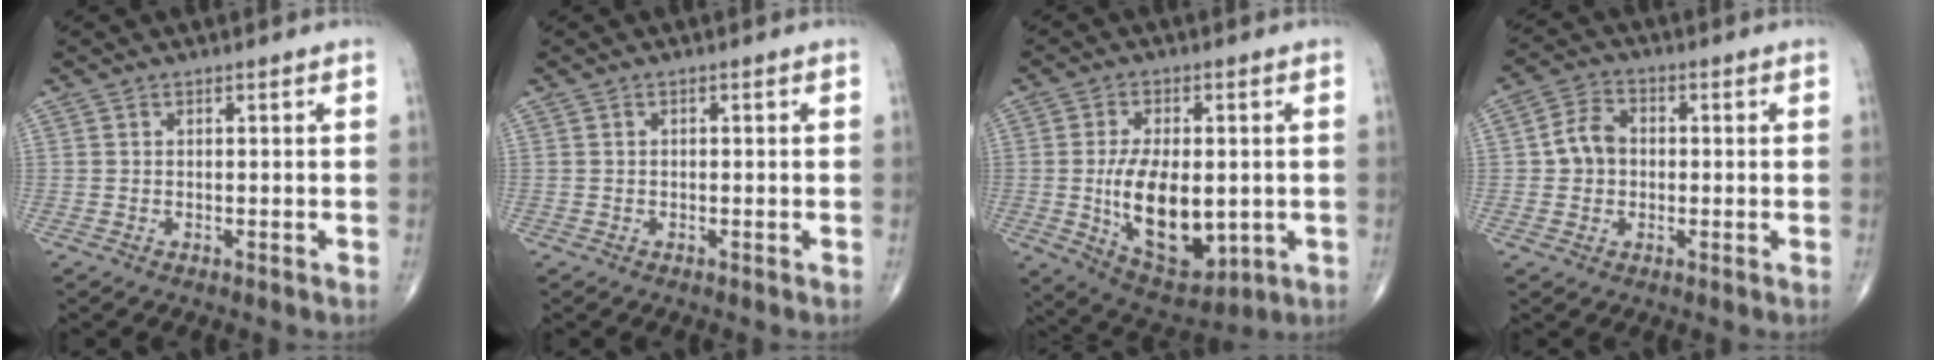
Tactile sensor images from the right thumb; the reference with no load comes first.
{"total": 0.0}
{"total": 15.9, "force": [-1.6, 8.4, 13.4], "torque": [-0.203, -0.012, -0.006]}
{"total": 5.9, "force": [-0.1, 4.9, 3.4], "torque": [-0.048, 0.018, -0.009]}